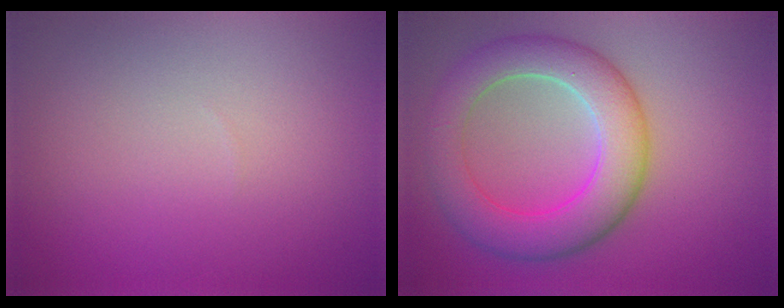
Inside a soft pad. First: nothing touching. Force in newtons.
{"total": 7.1, "press": 7.1, "slide": 0.3}